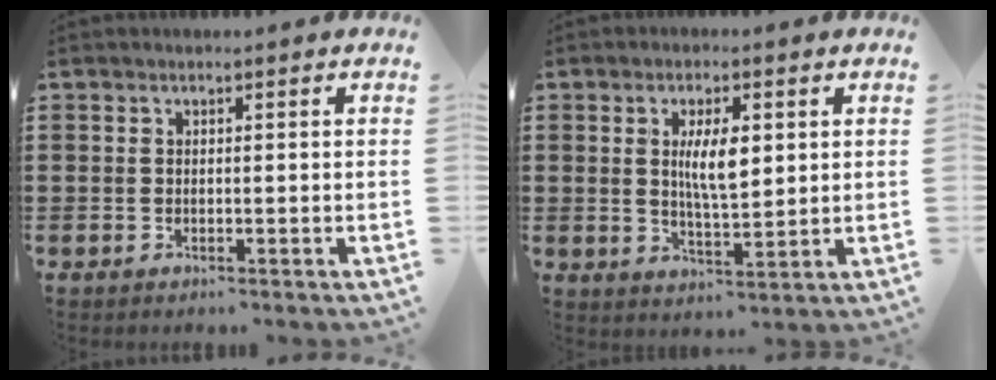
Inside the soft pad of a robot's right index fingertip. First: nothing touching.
{"total": 6.4, "force": [1.4, 2.0, 5.9], "torque": [-0.108, 0.003, 0.020]}